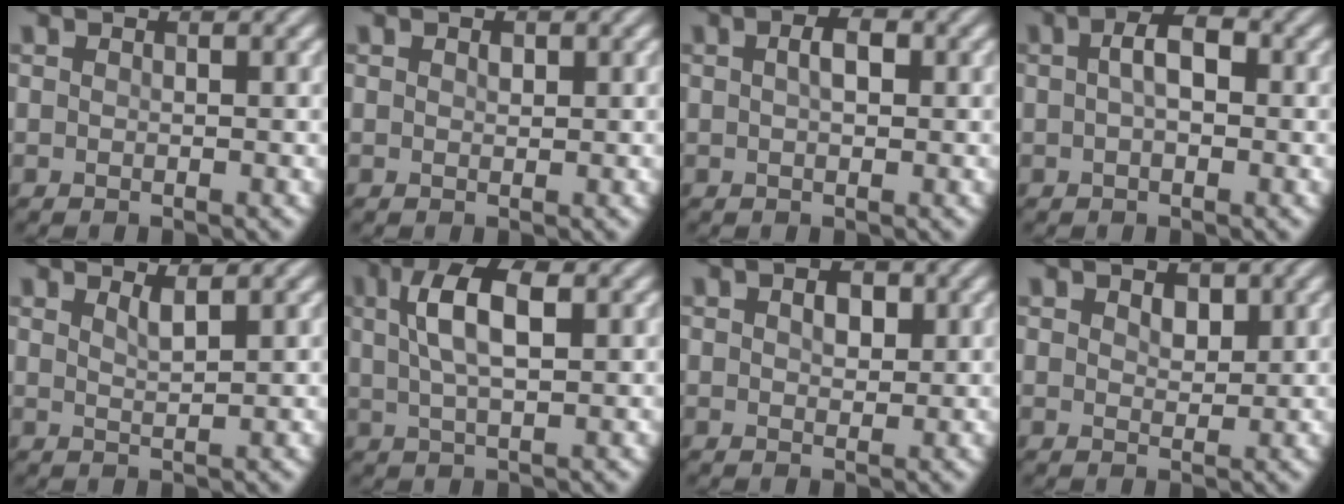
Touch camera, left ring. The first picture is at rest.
{"total": 0.6, "force": [0.3, 0.4, 0.4], "torque": [-0.007, 0.000, 0.004]}
{"total": 2.0, "force": [0.4, 1.0, 1.7], "torque": [-0.029, 0.003, 0.004]}
{"total": 3.0, "force": [0.3, 1.5, 2.6], "torque": [-0.046, 0.006, -0.001]}
{"total": 1.5, "force": [1.0, 0.4, 1.0], "torque": [-0.014, 0.001, 0.015]}
{"total": 5.4, "force": [1.6, 2.1, 4.7], "torque": [-0.092, 0.010, 0.026]}
{"total": 2.1, "force": [0.7, 1.4, 1.5], "torque": [-0.024, 0.001, 0.009]}
{"total": 1.8, "force": [0.8, 1.1, 1.1], "torque": [-0.018, -0.001, 0.015]}